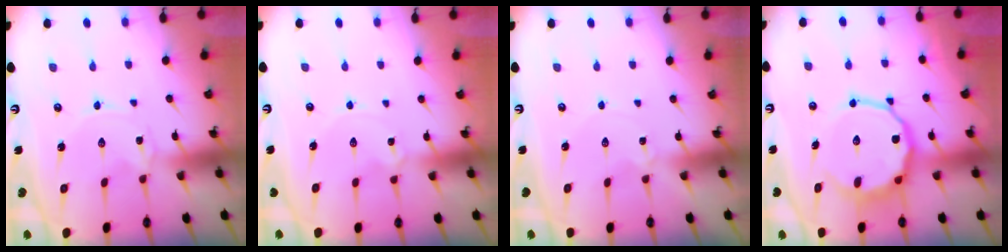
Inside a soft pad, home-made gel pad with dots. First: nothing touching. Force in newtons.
{"total": 1.8, "press": 1.8, "slide": 0.3}
{"total": 1.3, "press": 1.3, "slide": 0.2}
{"total": 11.9, "press": 11.7, "slide": 2.5}